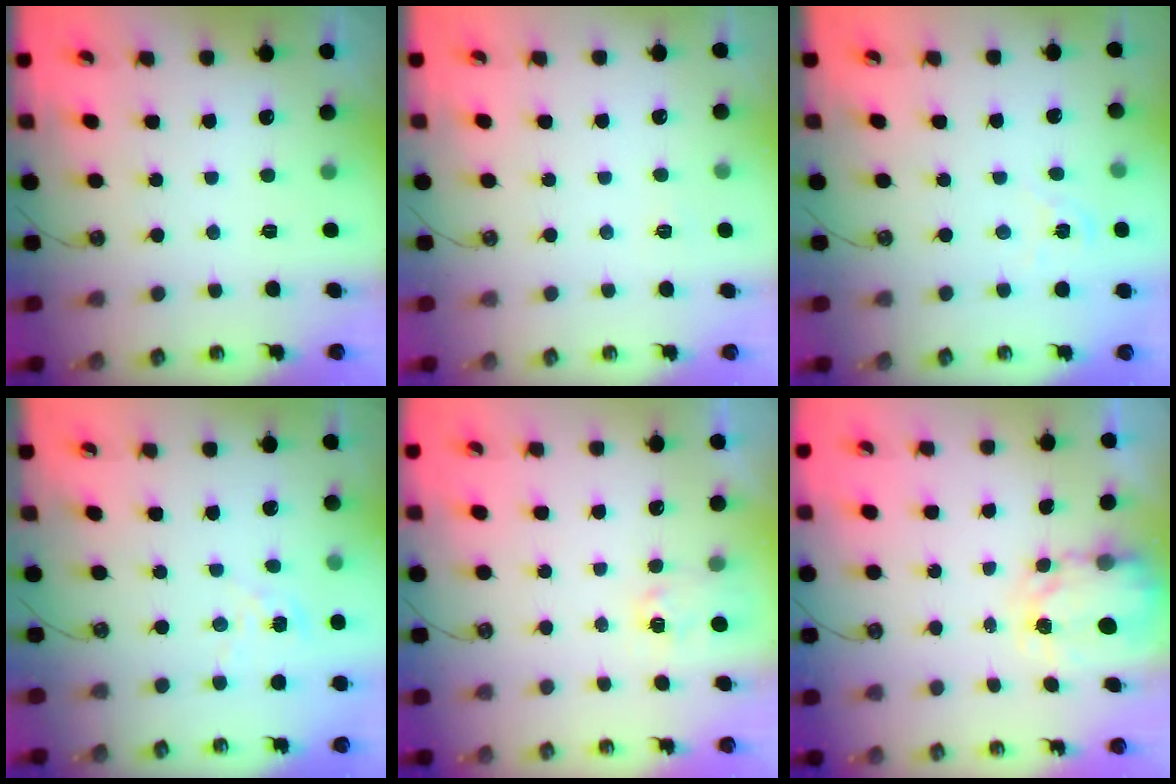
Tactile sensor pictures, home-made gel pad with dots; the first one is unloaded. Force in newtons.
{"total": 2.6, "press": 2.6, "slide": 0.3}
{"total": 1.8, "press": 1.8, "slide": 0.3}
{"total": 2.5, "press": 2.5, "slide": 0.2}
{"total": 2.6, "press": 2.6, "slide": 0.4}
{"total": 3.8, "press": 3.8, "slide": 0.0}